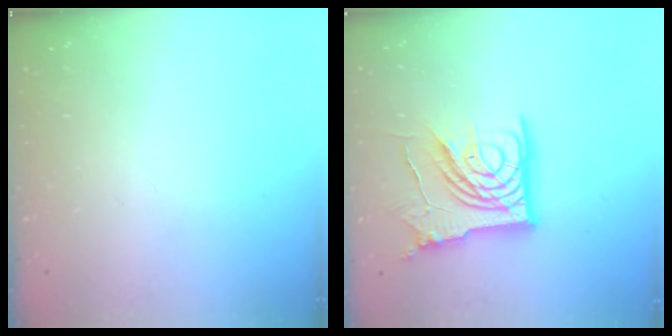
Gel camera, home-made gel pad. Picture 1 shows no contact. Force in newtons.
{"total": 19.2, "press": 19.1, "slide": 2.1}